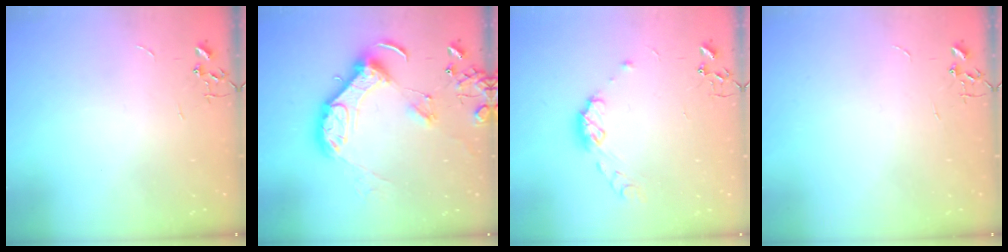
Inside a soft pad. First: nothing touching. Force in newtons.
{"total": 16.3, "press": 16.1, "slide": 2.1}
{"total": 8.4, "press": 8.3, "slide": 0.6}
{"total": 0.0}